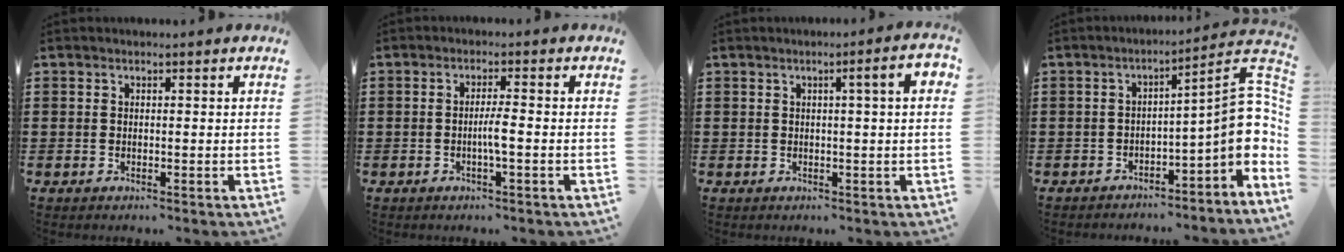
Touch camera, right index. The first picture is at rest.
{"total": 2.8, "force": [-0.7, 0.1, 2.7], "torque": [-0.055, -0.005, -0.016]}
{"total": 3.8, "force": [0.8, 0.1, 3.7], "torque": [-0.060, -0.003, 0.008]}
{"total": 8.9, "force": [-1.6, 3.0, 8.3], "torque": [-0.100, -0.019, -0.038]}